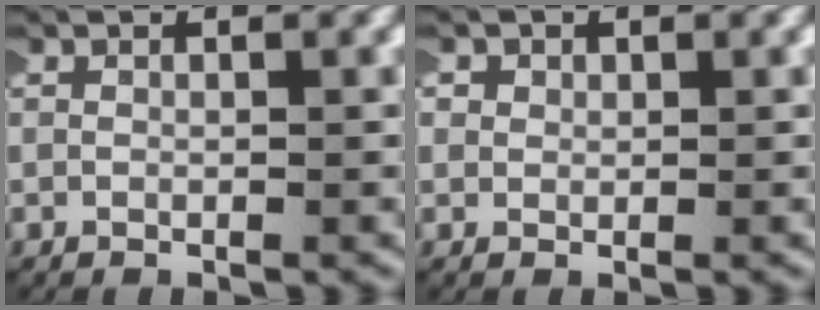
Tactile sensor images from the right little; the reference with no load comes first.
{"total": 1.5, "force": [0.2, 1.5, 0.3], "torque": [-0.016, 0.001, -0.001]}